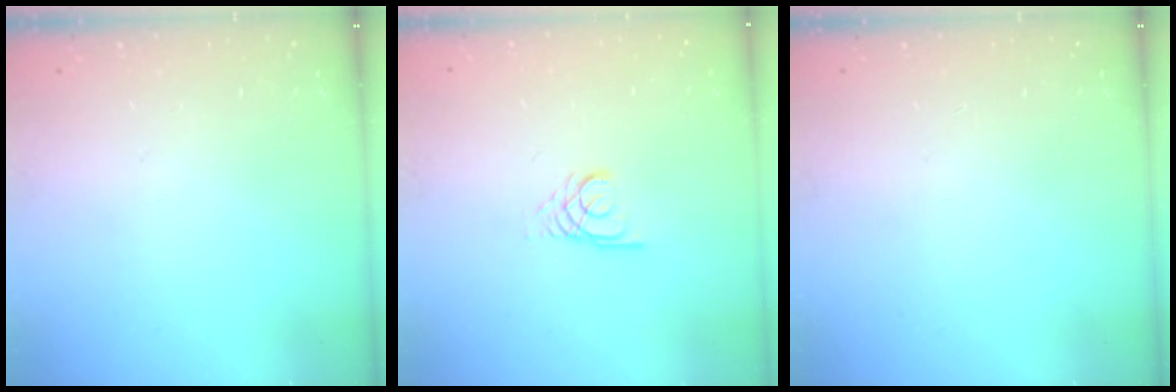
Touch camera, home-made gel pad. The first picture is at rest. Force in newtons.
{"total": 2.5, "press": 2.5, "slide": 0.2}
{"total": 0.0}